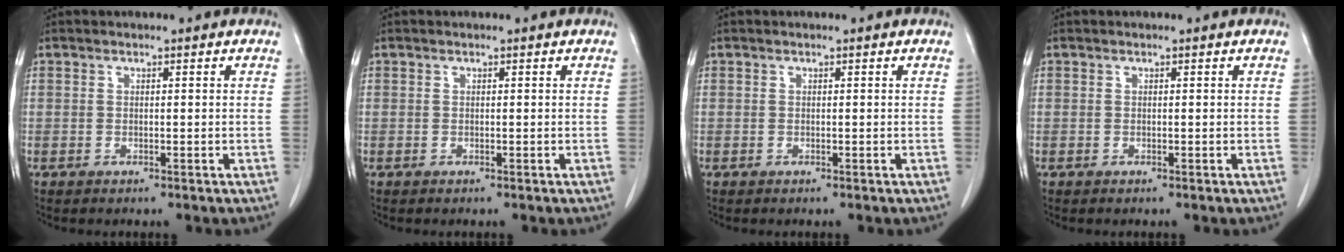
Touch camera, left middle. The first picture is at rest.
{"total": 0.0}
{"total": 0.0}
{"total": 0.0}